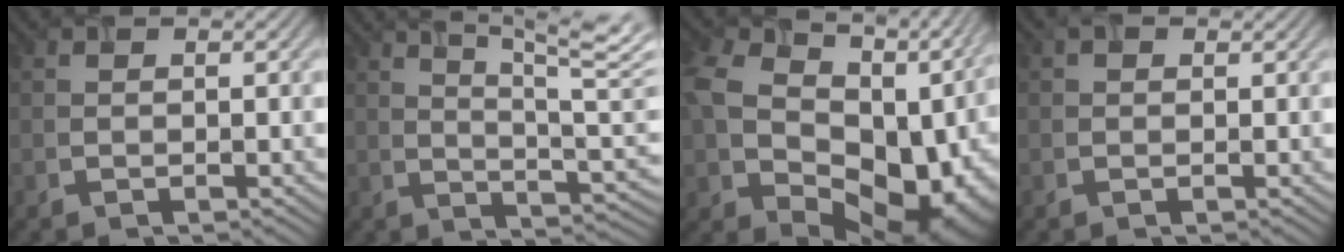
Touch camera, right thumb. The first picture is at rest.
{"total": 11.0, "force": [6.6, 2.2, 8.5], "torque": [-0.126, 0.006, 0.098]}
{"total": 17.9, "force": [2.3, 12.9, 12.1], "torque": [-0.233, -0.022, 0.090]}
{"total": 1.1, "force": [0.5, 0.8, 0.5], "torque": [-0.007, 0.005, 0.005]}